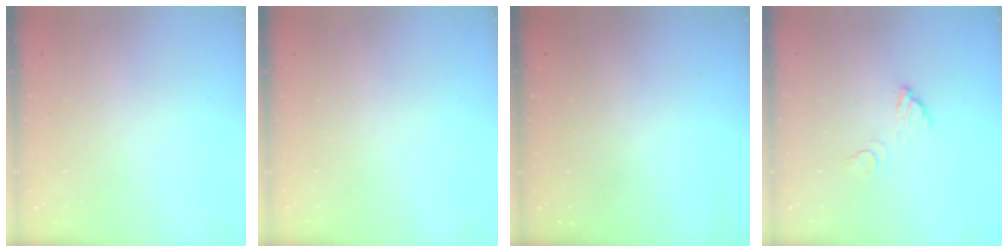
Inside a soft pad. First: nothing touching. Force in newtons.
{"total": 0.0}
{"total": 3.1, "press": 3.1, "slide": 0.1}
{"total": 3.7, "press": 3.7, "slide": 0.2}